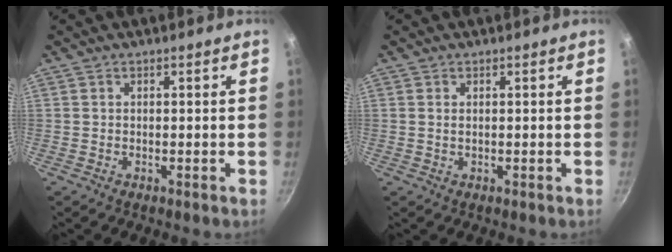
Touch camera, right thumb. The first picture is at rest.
{"total": 0.8, "force": [0.2, 0.4, 0.7], "torque": [-0.013, 0.000, 0.004]}